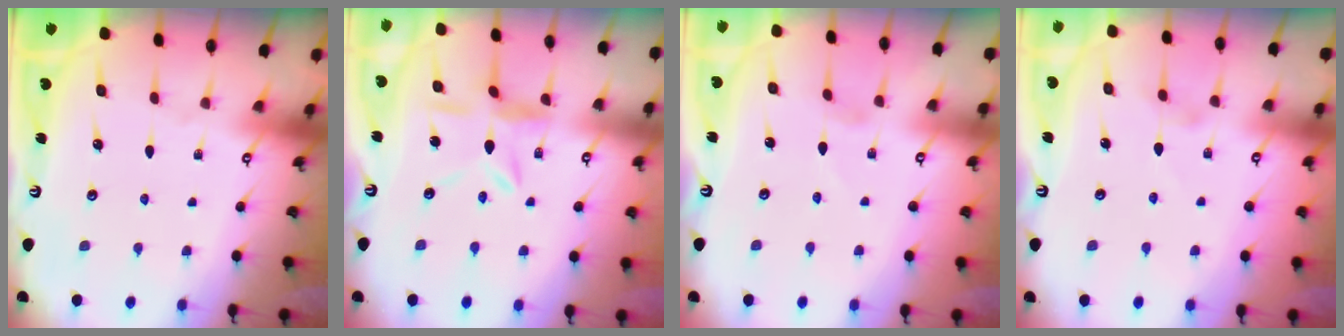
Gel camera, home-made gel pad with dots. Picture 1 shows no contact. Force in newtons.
{"total": 7.4, "press": 7.3, "slide": 0.6}
{"total": 0.9, "press": 0.9, "slide": 0.1}
{"total": 1.4, "press": 1.4, "slide": 0.3}